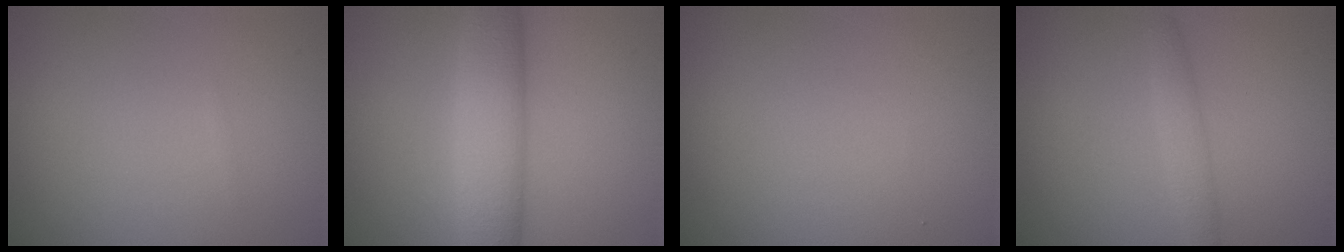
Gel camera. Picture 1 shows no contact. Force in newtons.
{"total": 6.7, "press": 6.6, "slide": 0.3}
{"total": 0.0}
{"total": 1.8, "press": 1.8, "slide": 0.1}